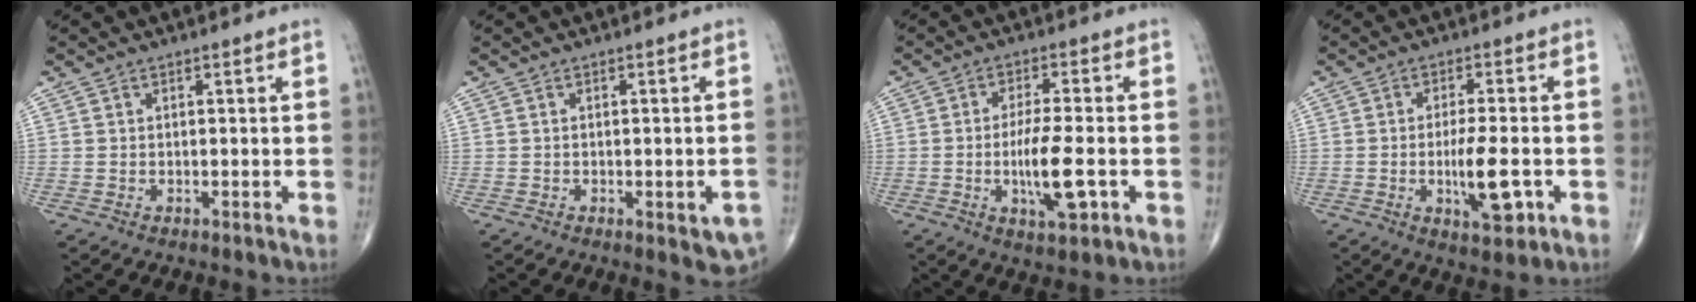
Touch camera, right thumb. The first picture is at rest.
{"total": 5.3, "force": [-1.9, 1.8, 4.7], "torque": [-0.048, 0.001, -0.015]}
{"total": 9.0, "force": [-2.0, 2.2, 8.5], "torque": [-0.156, -0.002, -0.033]}
{"total": 8.2, "force": [-2.0, 2.4, 7.5], "torque": [-0.125, -0.004, -0.028]}